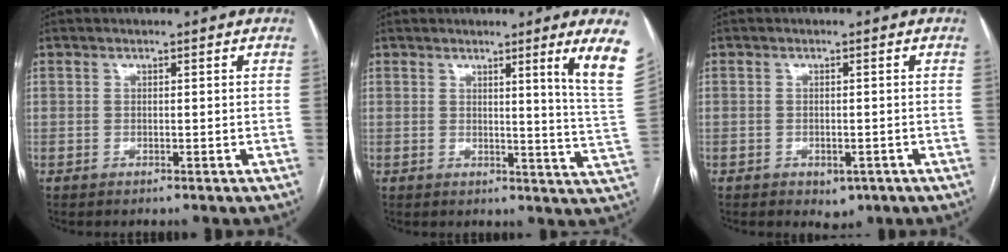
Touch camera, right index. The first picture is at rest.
{"total": 8.9, "force": [5.3, -2.6, 6.7], "torque": [-0.080, -0.057, 0.049]}
{"total": 2.3, "force": [-1.1, 1.6, 1.2], "torque": [-0.006, 0.001, -0.004]}